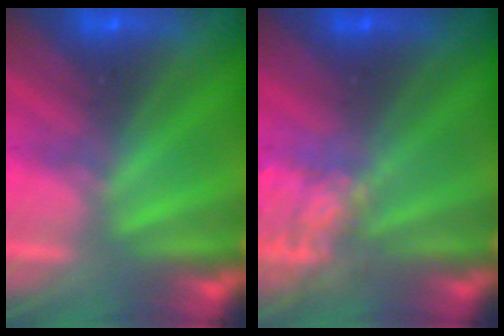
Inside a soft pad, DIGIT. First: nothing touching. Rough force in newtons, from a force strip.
{"total": 3.6}